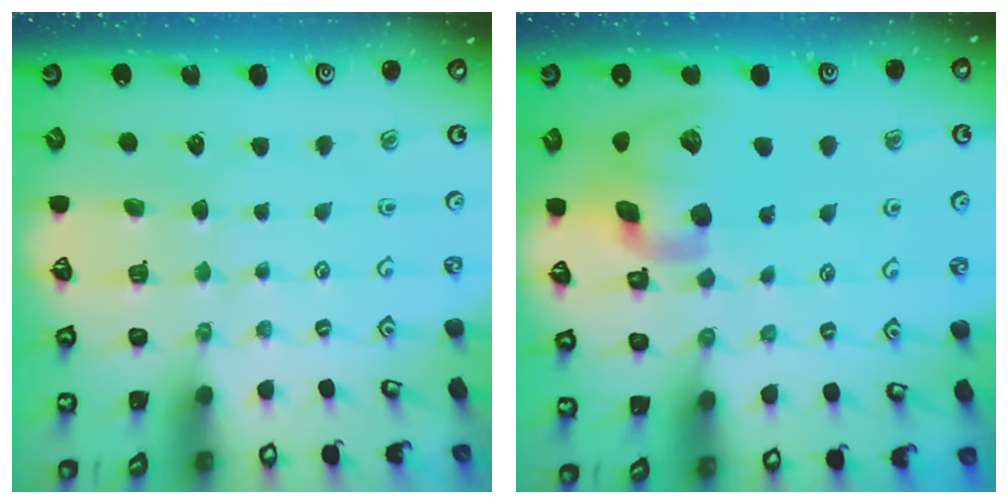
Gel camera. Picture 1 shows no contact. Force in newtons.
{"total": 17.3, "press": 17.0, "slide": 2.8}